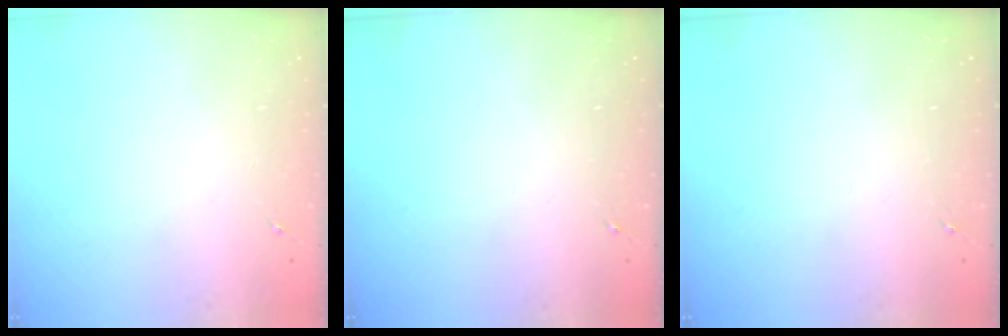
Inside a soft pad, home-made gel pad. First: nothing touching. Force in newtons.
{"total": 0.0}
{"total": 0.0}